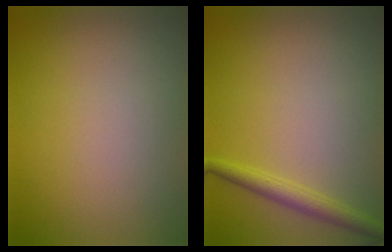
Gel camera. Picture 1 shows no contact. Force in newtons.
{"total": 2.0, "press": 2.0, "slide": 0.1}